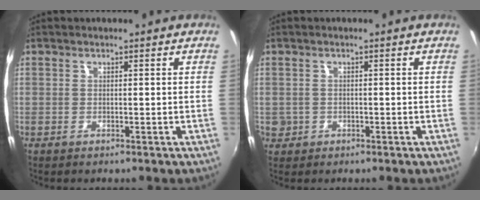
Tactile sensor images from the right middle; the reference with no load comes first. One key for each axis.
{"total": 2.9, "fx": -0.7, "fy": 2.7, "fz": 0.7, "tx": -0.019, "ty": -0.004, "tz": -0.008}